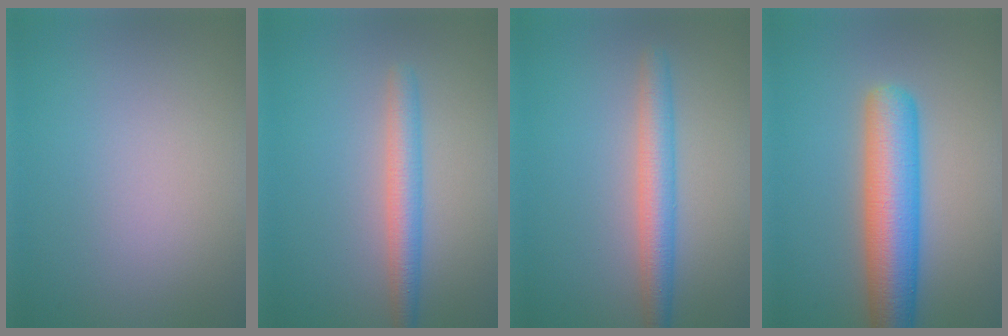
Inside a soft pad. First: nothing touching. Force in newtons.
{"total": 2.9, "press": 2.9, "slide": 0.1}
{"total": 3.4, "press": 3.4, "slide": 0.1}
{"total": 7.7, "press": 7.7, "slide": 0.2}